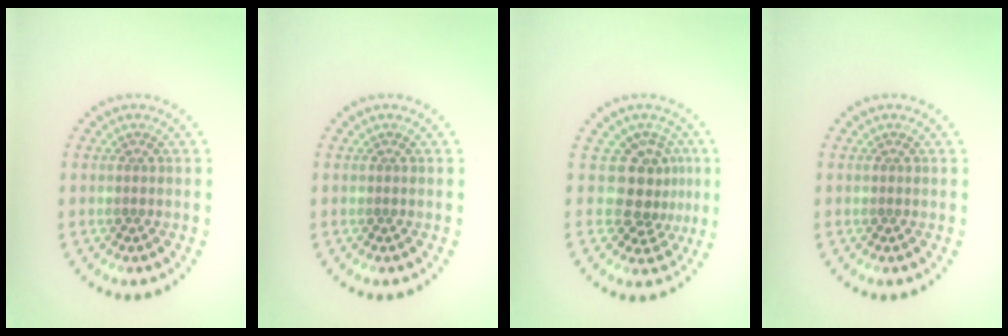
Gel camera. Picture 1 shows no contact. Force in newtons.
{"total": 0.0}
{"total": 3.4, "press": 2.4, "slide": 2.4}
{"total": 0.0}